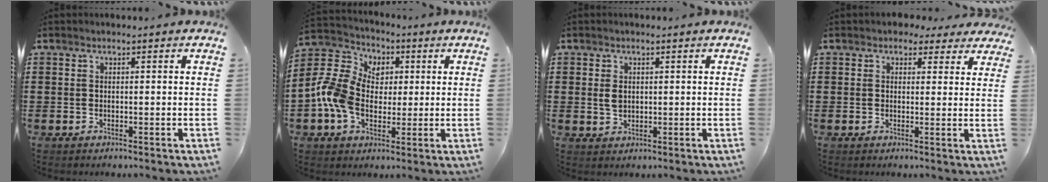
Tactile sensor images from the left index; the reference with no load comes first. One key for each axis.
{"total": 10.6, "fx": -0.9, "fy": 8.2, "fz": 6.7, "tx": -0.194, "ty": 0.004, "tz": -0.026}
{"total": 2.0, "fx": 0.4, "fy": 1.3, "fz": 1.5, "tx": -0.041, "ty": 0.002, "tz": 0.005}
{"total": 2.5, "fx": 1.7, "fy": 1.6, "fz": 0.7, "tx": -0.015, "ty": 0.005, "tz": 0.029}